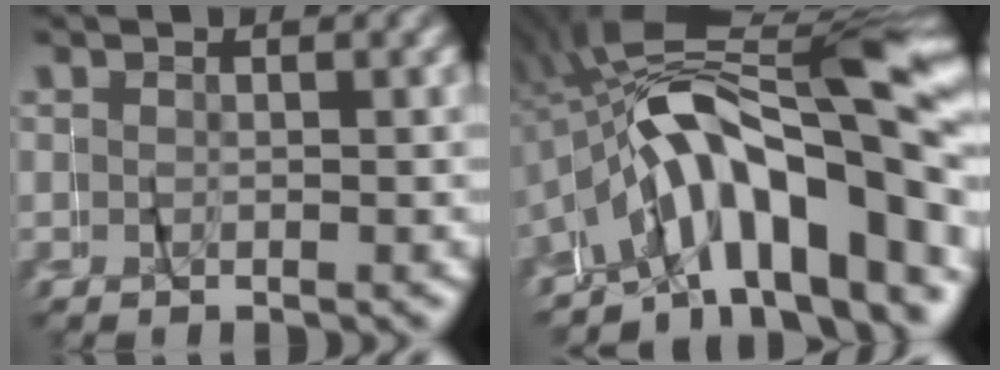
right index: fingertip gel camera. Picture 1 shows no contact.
{"total": 14.8, "force": [-0.9, 7.6, 12.6], "torque": [-0.224, 0.013, -0.010]}